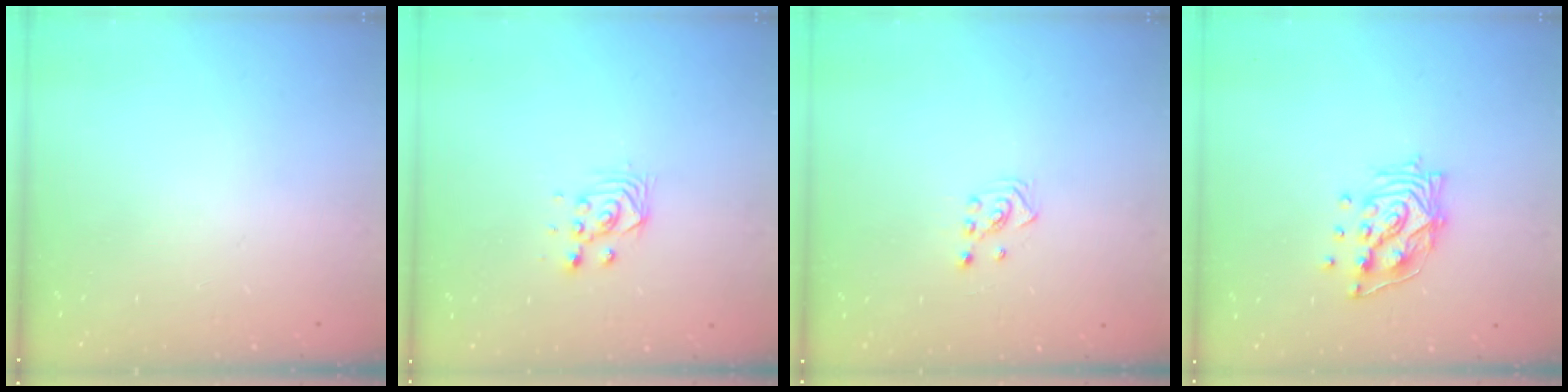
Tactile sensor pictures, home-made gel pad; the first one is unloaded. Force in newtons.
{"total": 2.8, "press": 2.8, "slide": 0.2}
{"total": 2.5, "press": 2.4, "slide": 0.8}
{"total": 11.7, "press": 11.6, "slide": 1.4}